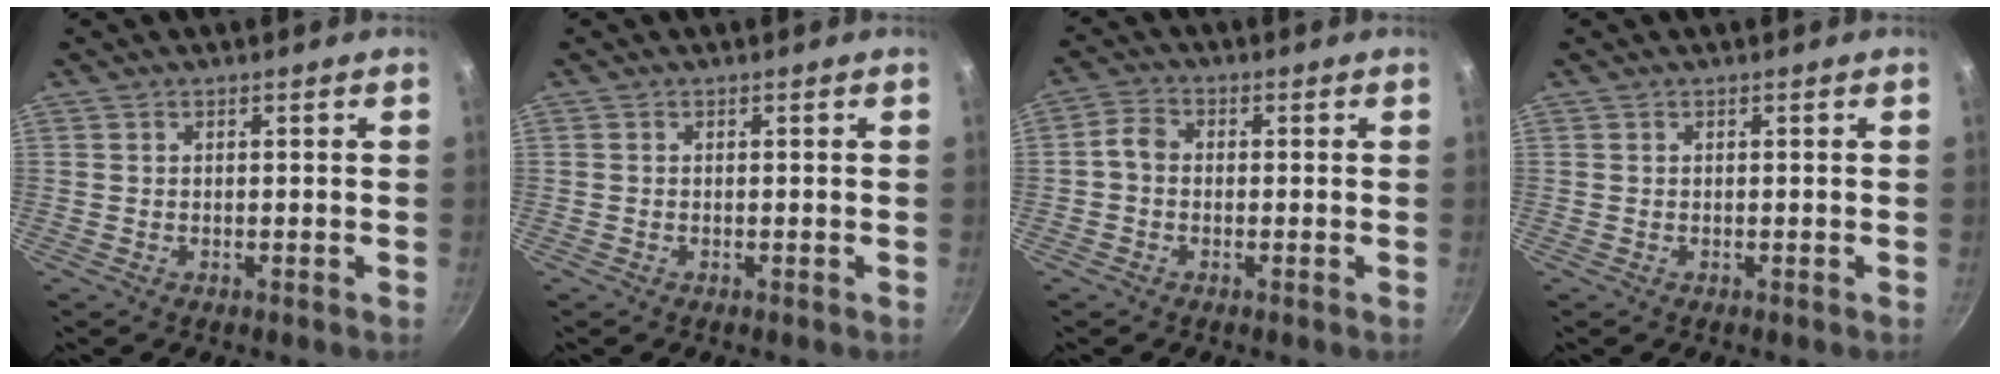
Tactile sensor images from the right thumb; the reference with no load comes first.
{"total": 0.0}
{"total": 3.5, "force": [-0.6, 2.8, 2.1], "torque": [-0.042, 0.016, -0.024]}
{"total": 0.0}